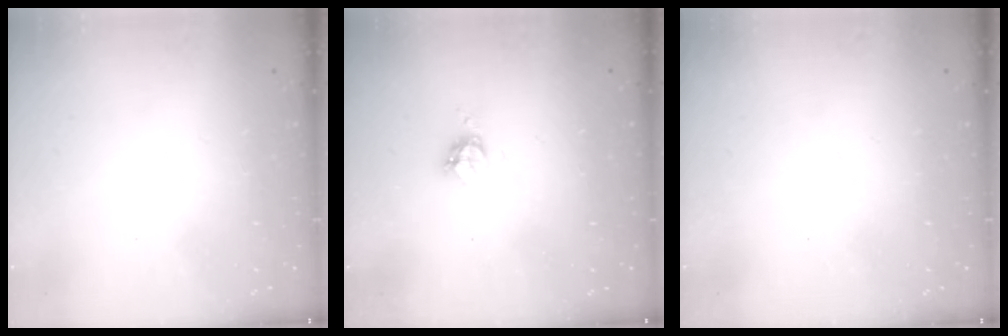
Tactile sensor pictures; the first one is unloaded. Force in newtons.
{"total": 4.0, "press": 4.0, "slide": 0.0}
{"total": 0.0}